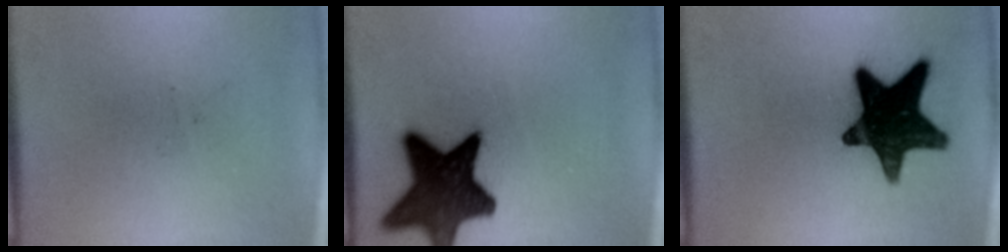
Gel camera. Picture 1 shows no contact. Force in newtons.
{"total": 15.2}
{"total": 16.6}